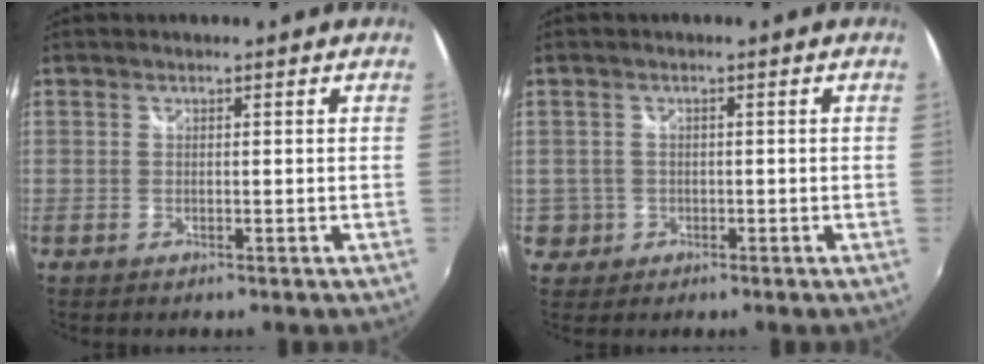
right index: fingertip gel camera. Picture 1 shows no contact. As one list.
[{"total": 3.7, "force": [-0.7, 3.6, 0.4], "torque": [-0.008, 0.014, -0.002]}]